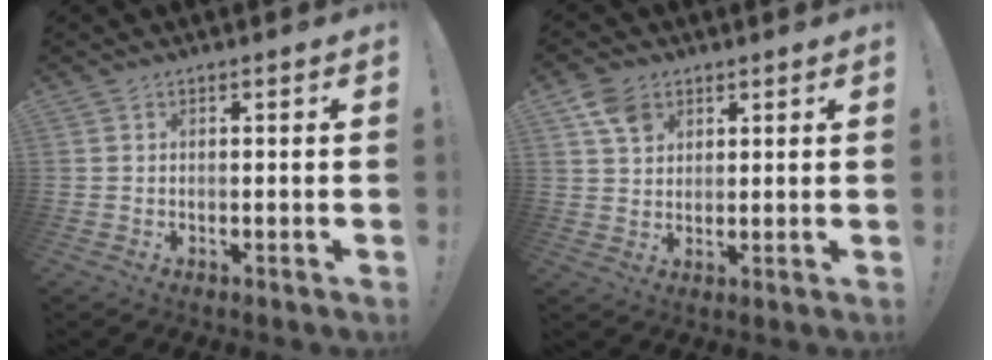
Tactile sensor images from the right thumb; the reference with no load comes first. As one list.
[{"total": 6.9, "force": [3.8, 5.0, 3.0], "torque": [-0.053, -0.009, 0.075]}]